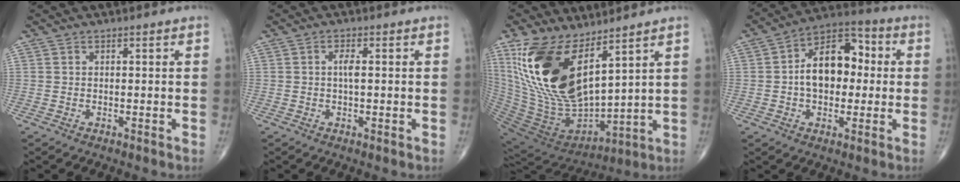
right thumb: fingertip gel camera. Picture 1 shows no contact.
{"total": 2.5, "force": [0.2, 0.8, 2.3], "torque": [-0.047, -0.001, -0.002]}
{"total": 21.0, "force": [10.5, 8.9, 15.9], "torque": [-0.300, -0.070, 0.223]}
{"total": 7.2, "force": [0.3, 4.1, 5.9], "torque": [-0.086, 0.020, -0.004]}